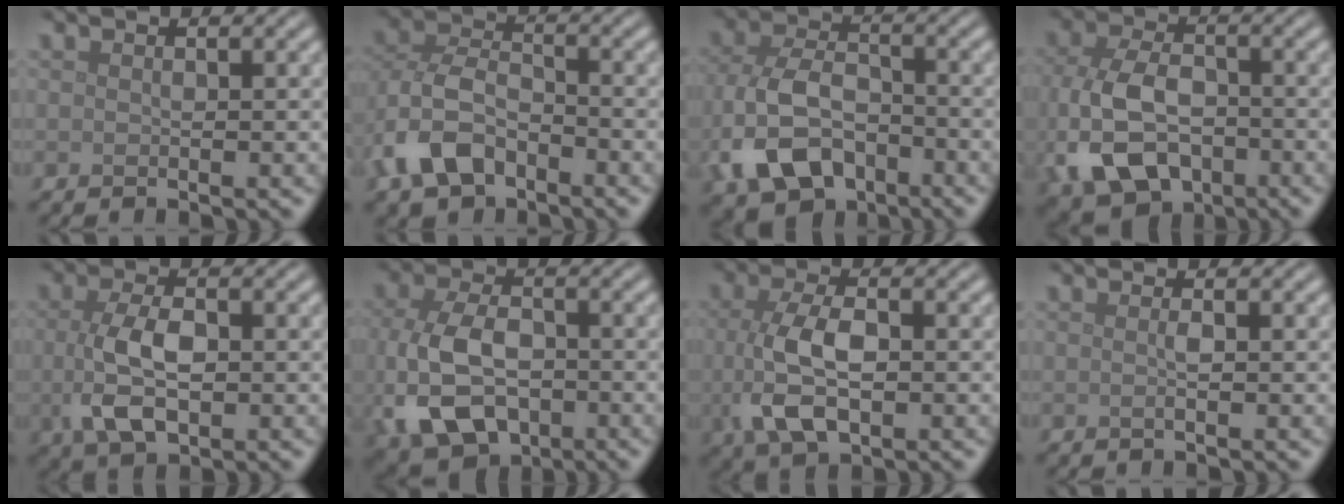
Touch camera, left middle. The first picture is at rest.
{"total": 5.9, "force": [-2.8, 3.9, 3.5], "torque": [-0.077, -0.004, -0.063]}
{"total": 7.8, "force": [-3.4, 5.0, 4.8], "torque": [-0.107, -0.002, -0.072]}
{"total": 8.5, "force": [-3.0, 5.6, 5.6], "torque": [-0.129, -0.016, -0.060]}
{"total": 5.3, "force": [-0.6, 2.9, 4.3], "torque": [-0.098, -0.008, -0.009]}
{"total": 8.7, "force": [-2.7, 5.7, 5.9], "torque": [-0.136, -0.020, -0.053]}
{"total": 5.9, "force": [-0.7, 3.2, 4.9], "torque": [-0.112, -0.009, -0.012]}
{"total": 0.8, "force": [0.0, 0.2, 0.8], "torque": [-0.013, -0.001, -0.003]}